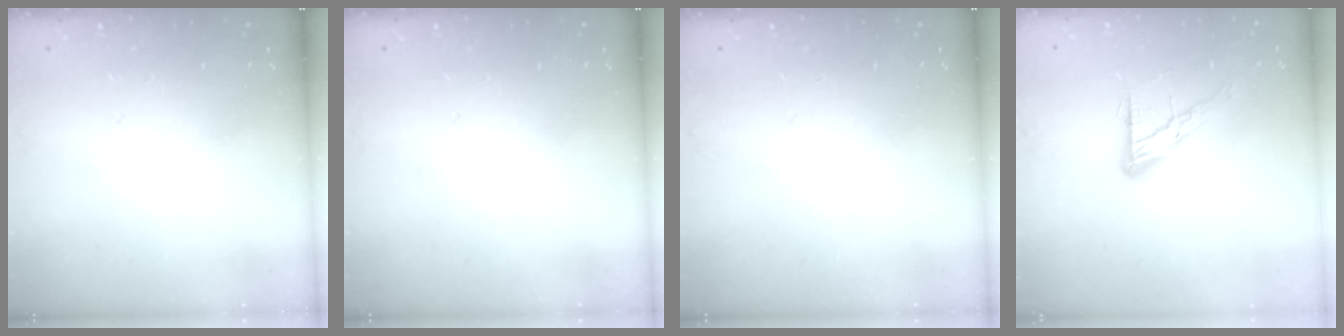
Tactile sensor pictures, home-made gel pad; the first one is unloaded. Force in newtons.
{"total": 0.0}
{"total": 0.0}
{"total": 10.6, "press": 10.6, "slide": 0.8}